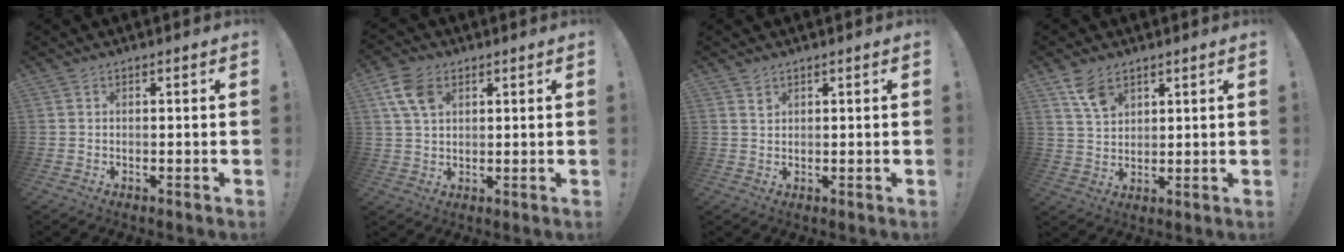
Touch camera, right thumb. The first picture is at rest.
{"total": 9.6, "force": [4.0, 6.6, 5.6], "torque": [-0.099, -0.004, 0.078]}
{"total": 1.4, "force": [1.1, 0.7, 0.3], "torque": [0.009, -0.010, 0.019]}
{"total": 7.4, "force": [4.7, 4.4, 3.8], "torque": [-0.063, -0.020, 0.088]}